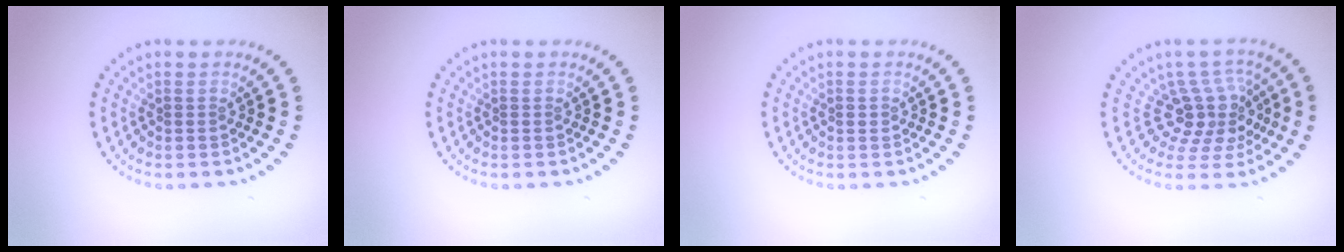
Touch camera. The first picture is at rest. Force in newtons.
{"total": 0.0}
{"total": 0.9, "press": 0.9, "slide": 0.0}
{"total": 4.0, "press": 3.0, "slide": 2.6}